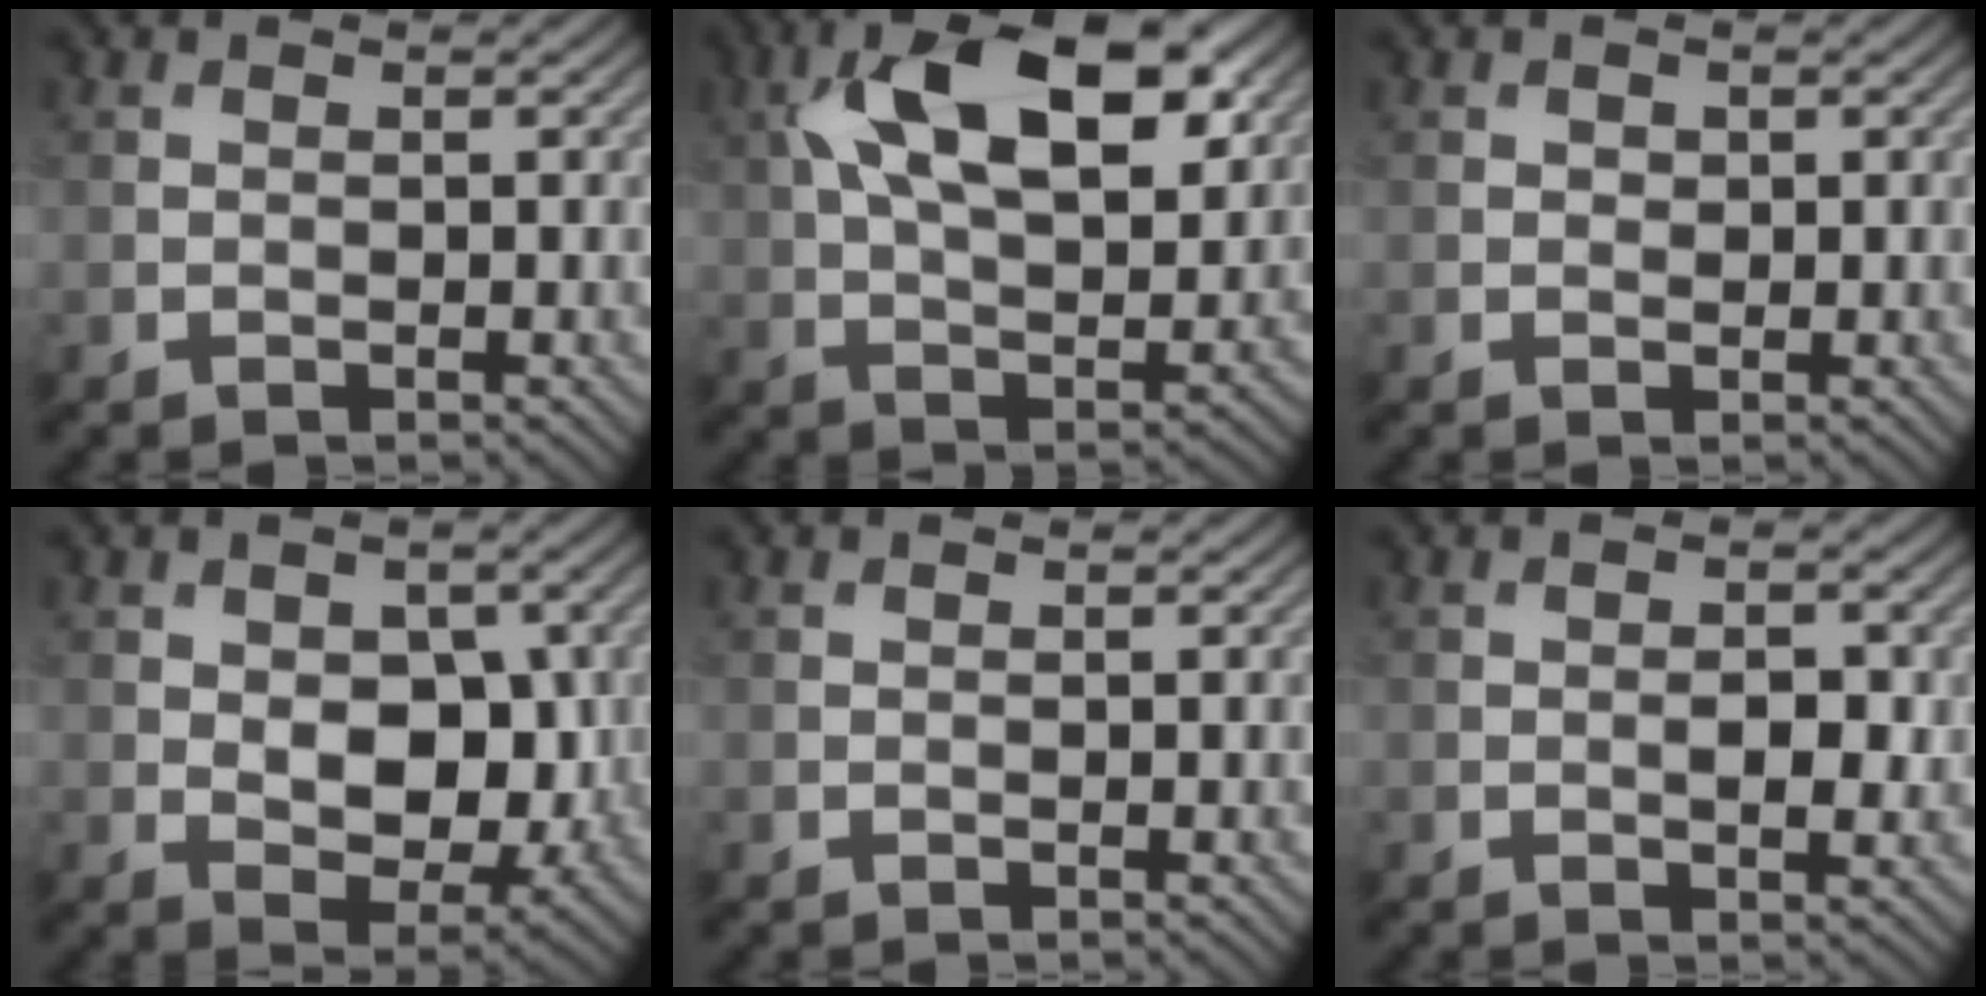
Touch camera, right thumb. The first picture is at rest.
{"total": 15.4, "force": [5.6, 7.4, 12.3], "torque": [-0.223, 0.021, 0.087]}
{"total": 0.6, "force": [0.2, 0.5, 0.2], "torque": [-0.001, -0.005, 0.002]}
{"total": 7.4, "force": [0.3, 4.8, 5.6], "torque": [-0.095, -0.016, 0.006]}
{"total": 0.0}
{"total": 2.3, "force": [-0.2, 1.1, 2.1], "torque": [-0.031, -0.004, -0.003]}